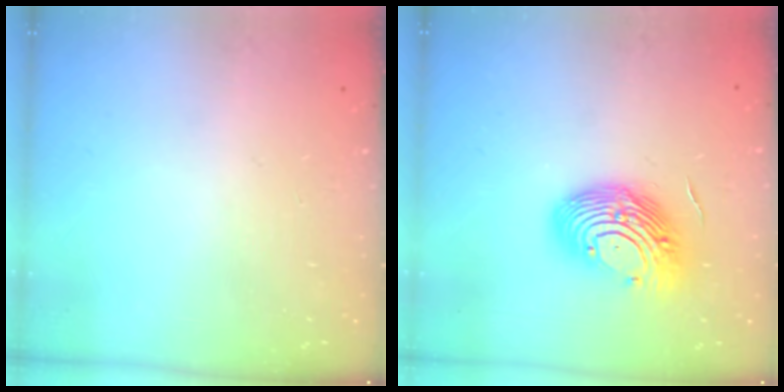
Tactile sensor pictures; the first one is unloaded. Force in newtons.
{"total": 13.3, "press": 12.8, "slide": 3.9}